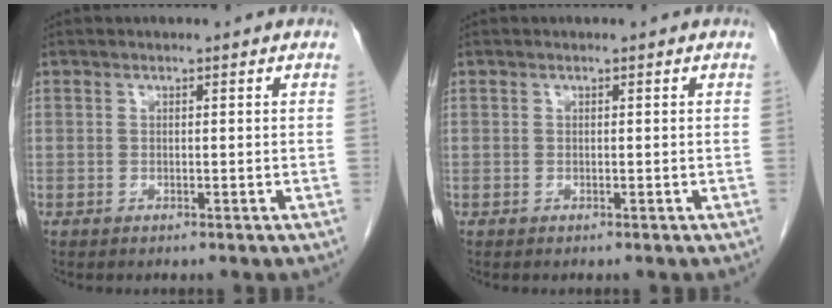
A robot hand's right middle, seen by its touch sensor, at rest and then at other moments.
{"total": 0.0}